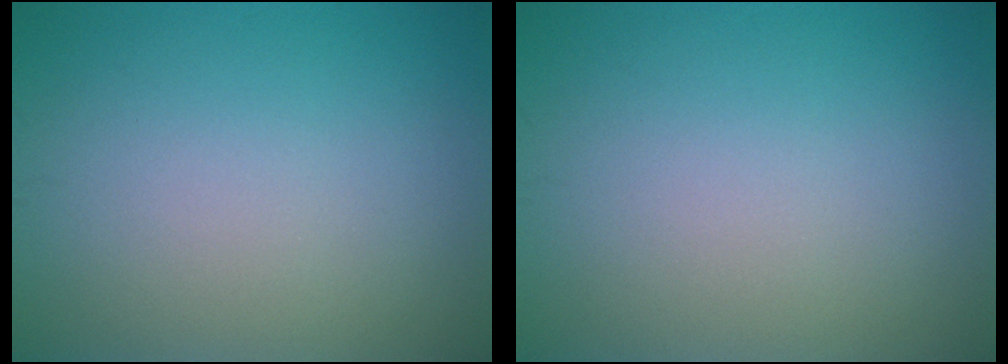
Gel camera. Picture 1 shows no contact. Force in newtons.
{"total": 0.0}